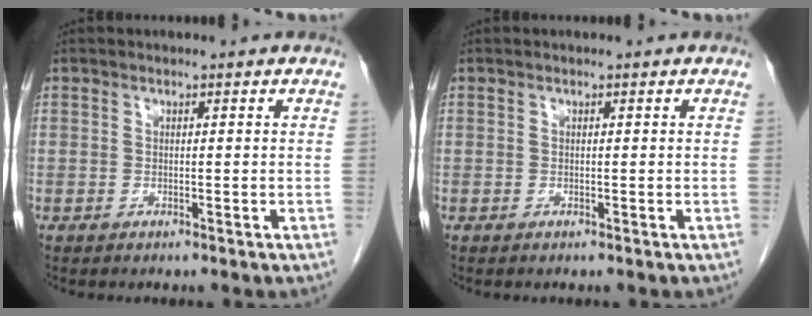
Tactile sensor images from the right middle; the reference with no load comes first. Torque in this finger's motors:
{"motor_torque": [0.23, -0.25, 0.03, 0.01]}